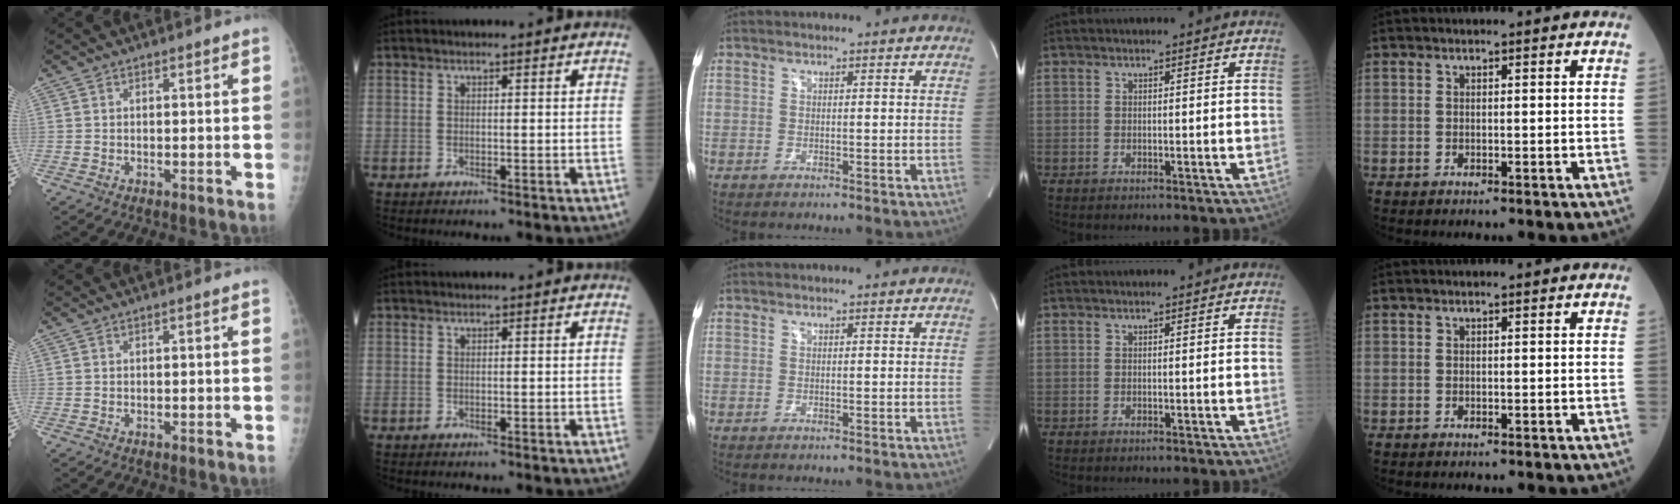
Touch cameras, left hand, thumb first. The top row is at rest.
{}